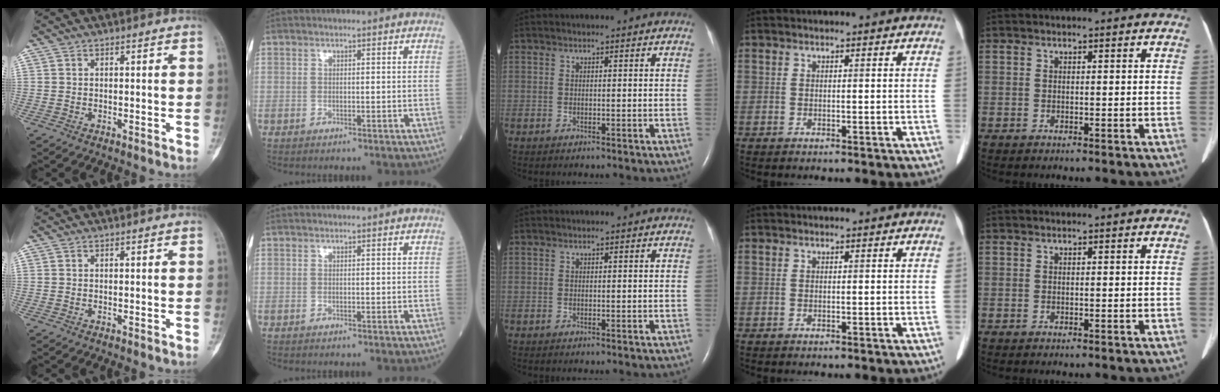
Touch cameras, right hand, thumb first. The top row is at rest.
{}